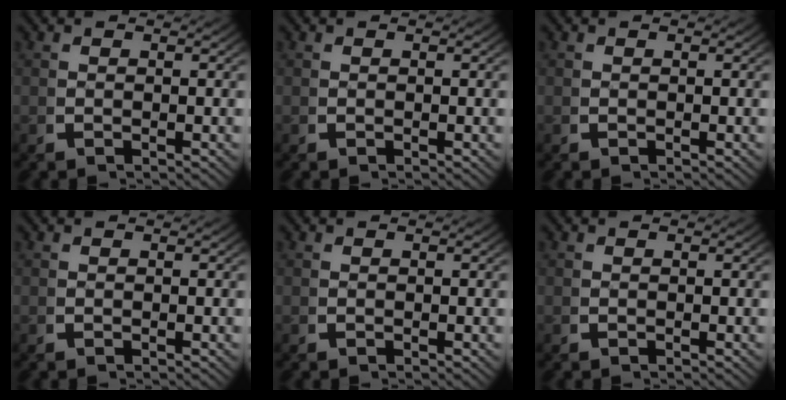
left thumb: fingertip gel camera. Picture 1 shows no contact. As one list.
[{"total": 0.0}, {"total": 0.0}, {"total": 0.0}, {"total": 0.0}, {"total": 0.0}]